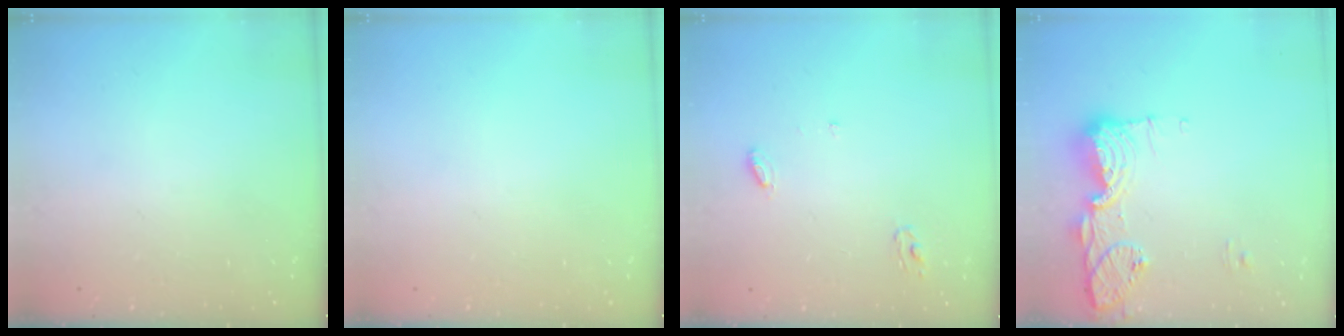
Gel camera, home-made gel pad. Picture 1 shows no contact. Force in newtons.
{"total": 0.0}
{"total": 4.9, "press": 4.9, "slide": 0.3}
{"total": 16.1, "press": 15.2, "slide": 5.3}